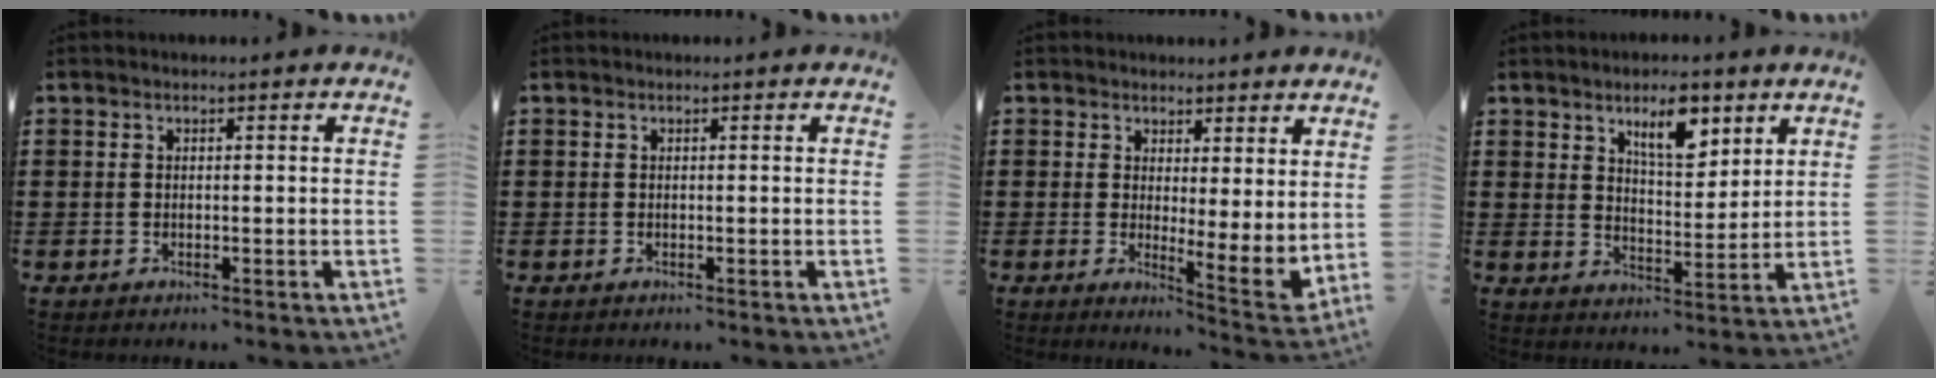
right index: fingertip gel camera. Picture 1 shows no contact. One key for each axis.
{"total": 0.0}
{"total": 2.6, "fx": 2.1, "fy": 0.3, "fz": 1.5, "tx": -0.029, "ty": -0.026, "tz": 0.033}
{"total": 7.0, "fx": 4.4, "fy": 2.8, "fz": 4.7, "tx": -0.070, "ty": -0.009, "tz": 0.072}